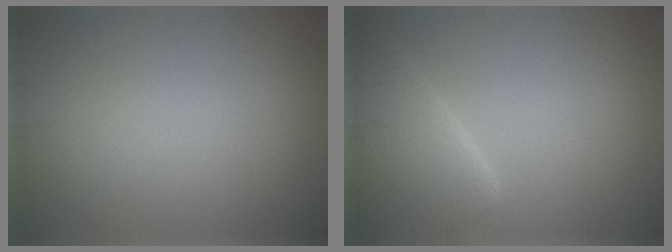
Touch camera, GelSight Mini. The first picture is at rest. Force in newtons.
{"total": 6.3, "press": 6.3, "slide": 0.8}